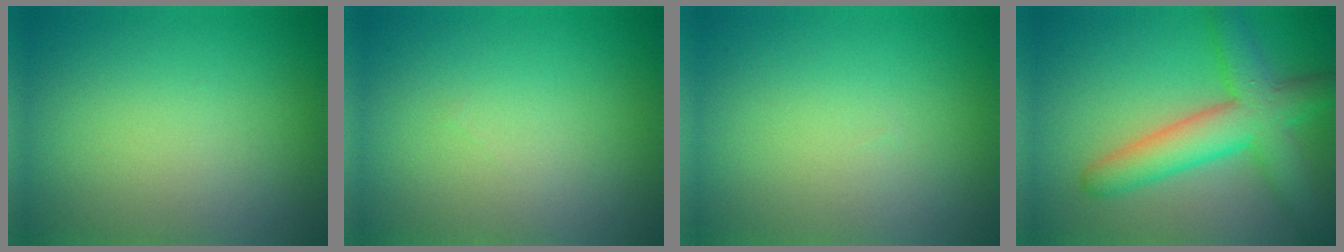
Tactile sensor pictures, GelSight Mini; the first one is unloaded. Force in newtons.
{"total": 0.0}
{"total": 0.0}
{"total": 6.9, "press": 6.9, "slide": 0.2}